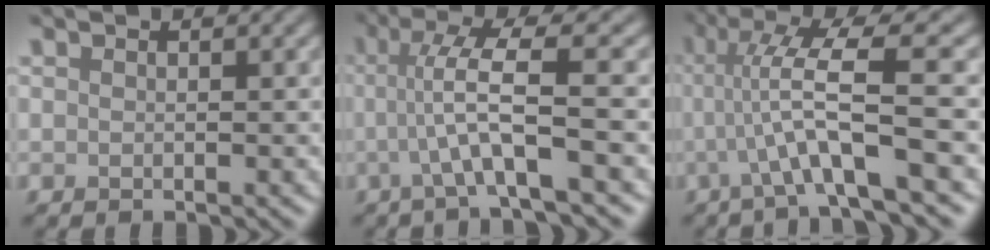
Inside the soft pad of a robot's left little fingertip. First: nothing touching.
{"total": 5.3, "force": [-0.3, 0.5, 5.2], "torque": [-0.098, 0.007, -0.007]}
{"total": 6.9, "force": [-0.4, 0.8, 6.8], "torque": [-0.121, 0.009, -0.010]}